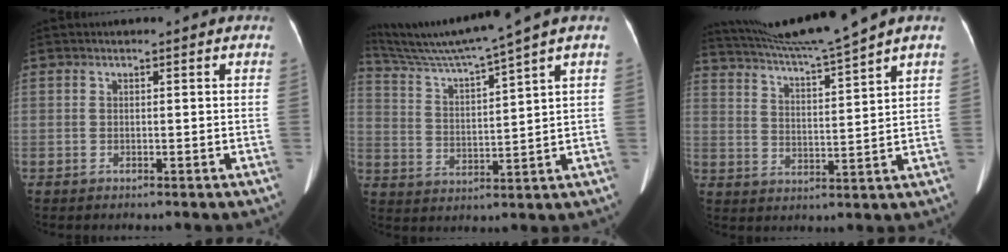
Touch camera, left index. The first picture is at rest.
{"total": 11.2, "force": [9.3, -2.7, 5.5], "torque": [-0.104, -0.001, 0.173]}
{"total": 11.6, "force": [10.2, -3.0, 4.7], "torque": [-0.089, -0.013, 0.179]}